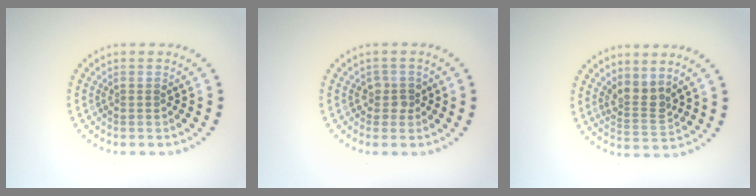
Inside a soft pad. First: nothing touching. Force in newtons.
{"total": 1.4, "press": 1.1, "slide": 0.8}
{"total": 2.5, "press": 1.9, "slide": 1.7}